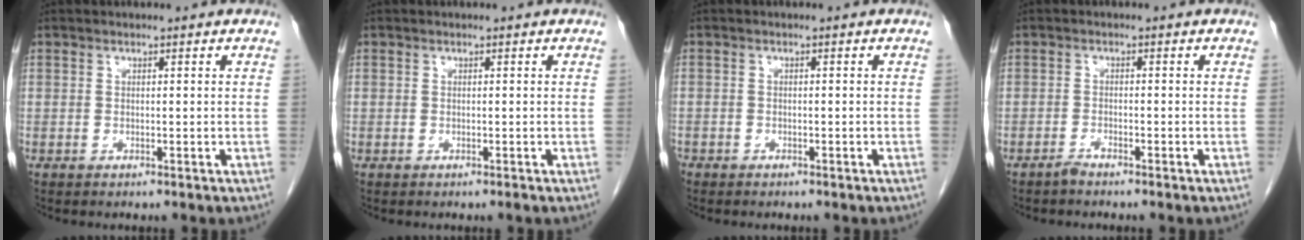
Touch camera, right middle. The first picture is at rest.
{"total": 0.0}
{"total": 1.7, "force": [-1.4, 0.9, 0.4], "torque": [-0.015, -0.001, -0.020]}
{"total": 1.3, "force": [-1.3, -0.1, 0.5], "torque": [-0.011, -0.001, -0.025]}